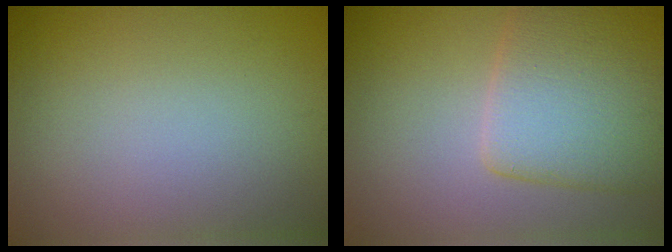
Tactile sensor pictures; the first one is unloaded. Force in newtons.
{"total": 7.2, "press": 7.2, "slide": 0.4}